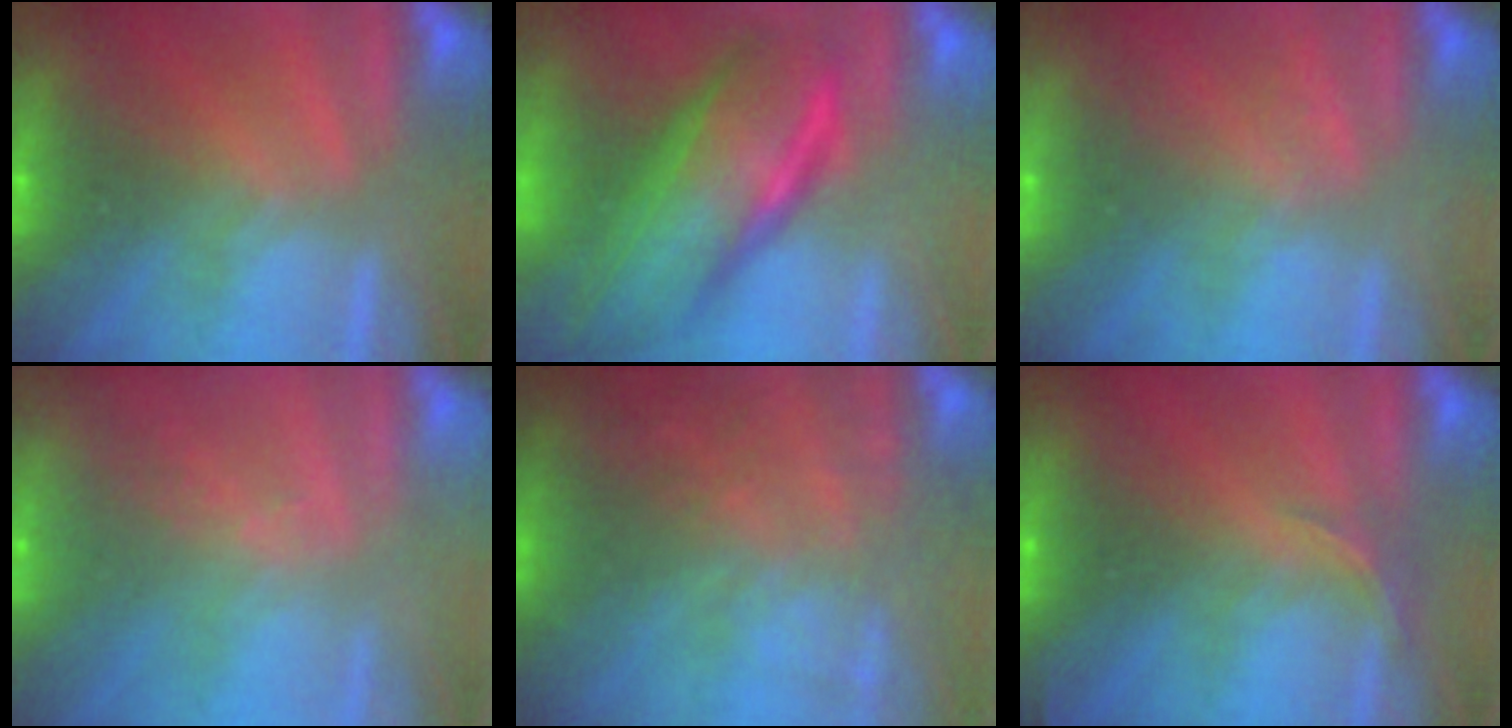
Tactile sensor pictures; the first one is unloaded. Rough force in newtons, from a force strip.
{"total": 7.8}
{"total": 2.2}
{"total": 2.5}
{"total": 7.7}
{"total": 2.9}